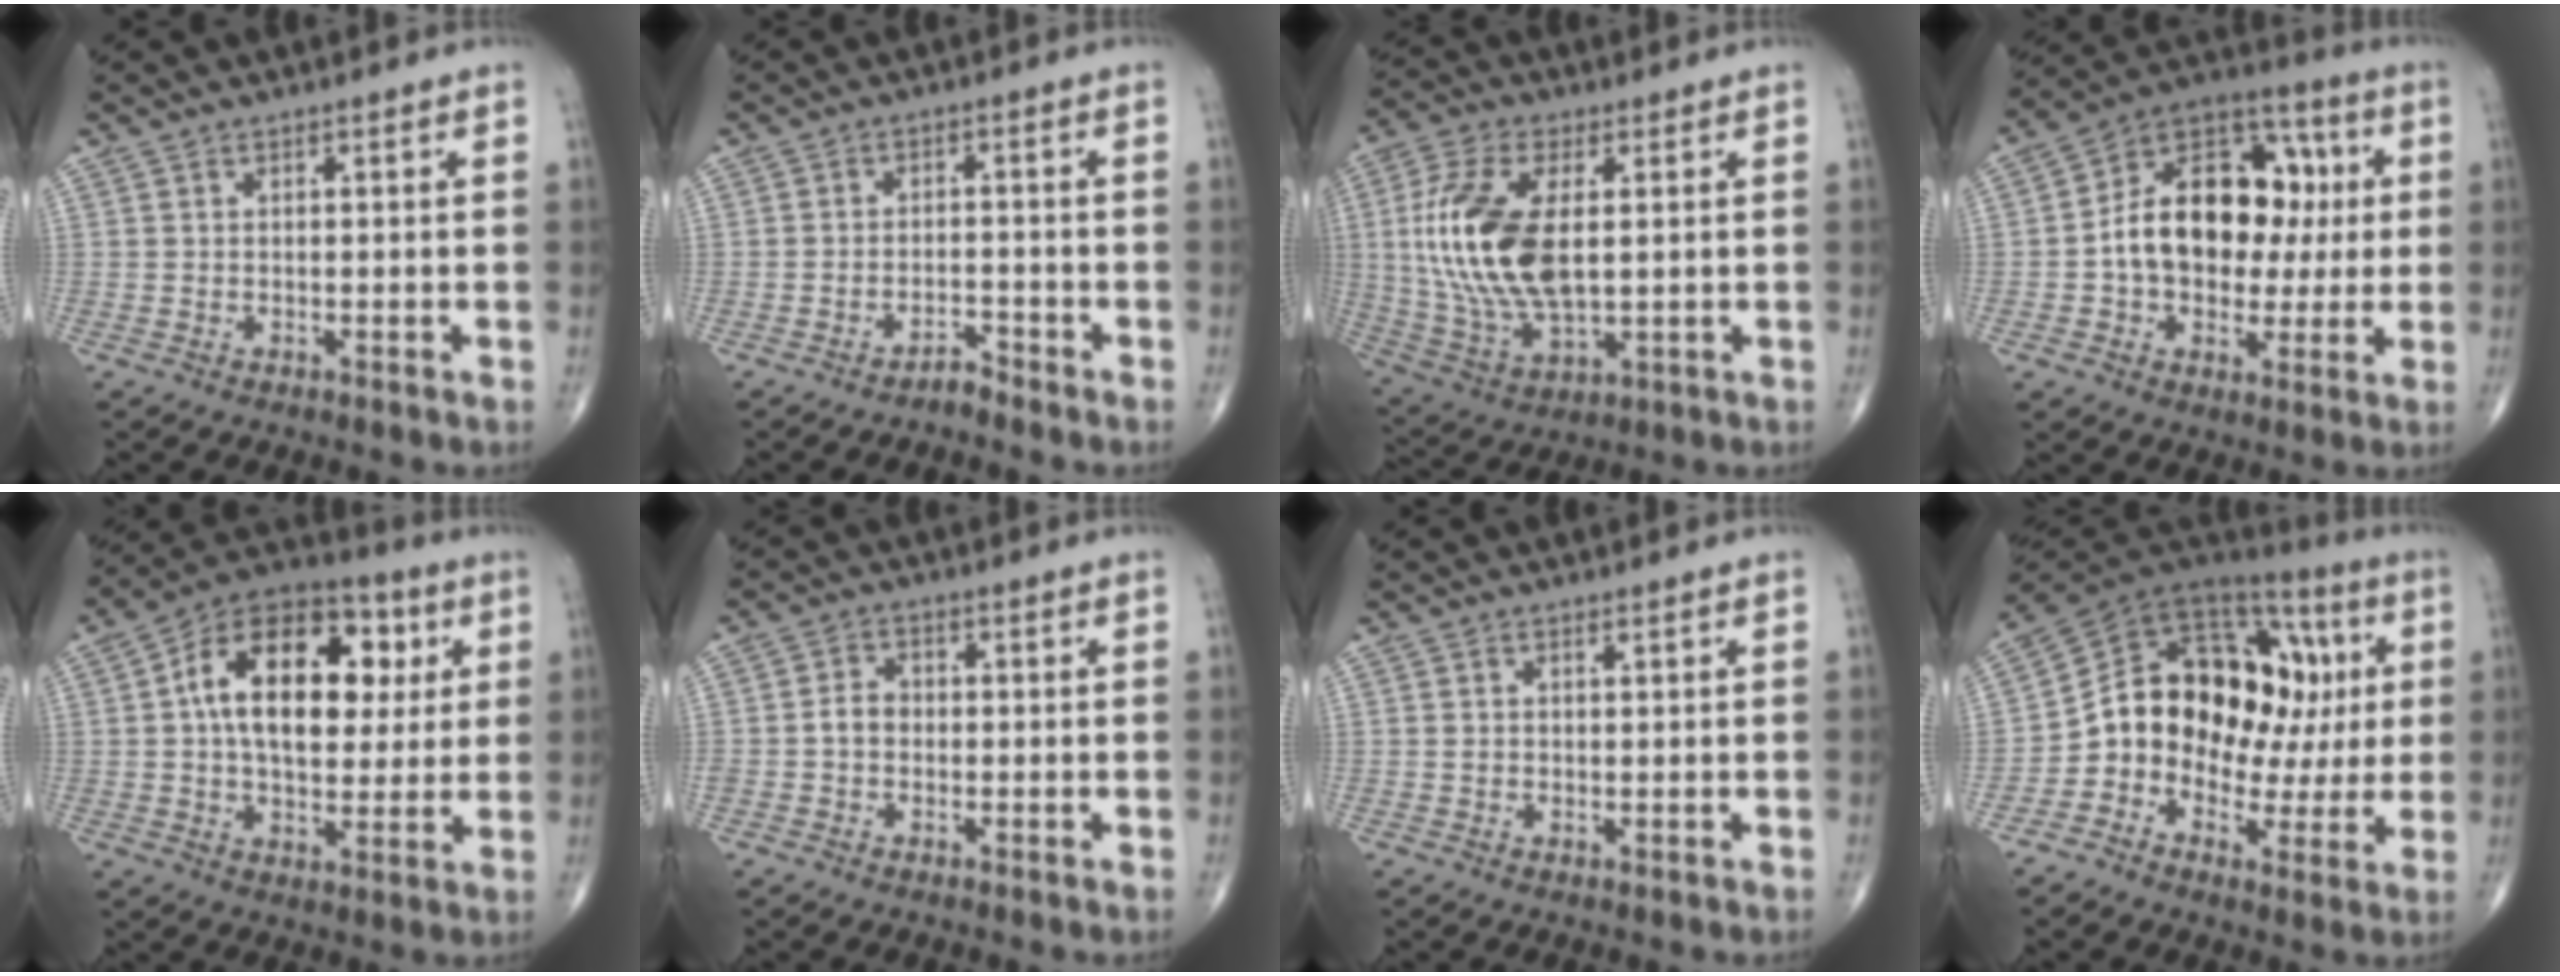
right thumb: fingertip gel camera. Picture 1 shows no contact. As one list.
[{"total": 2.1, "force": [-2.0, 0.5, 0.3], "torque": [-0.002, 0.010, -0.035]}, {"total": 18.2, "force": [2.0, 9.1, 15.6], "torque": [-0.330, -0.010, 0.043]}, {"total": 20.3, "force": [0.9, 14.1, 14.6], "torque": [-0.184, 0.035, 0.011]}, {"total": 20.3, "force": [4.1, 12.3, 15.6], "torque": [-0.216, 0.014, 0.057]}, {"total": 3.1, "force": [-0.5, 2.5, 1.8], "torque": [-0.025, 0.012, -0.015]}, {"total": 0.8, "force": [0.4, 0.3, 0.6], "torque": [-0.013, -0.001, 0.008]}, {"total": 21.5, "force": [0.5, 15.3, 15.0], "torque": [-0.196, 0.056, 0.010]}]